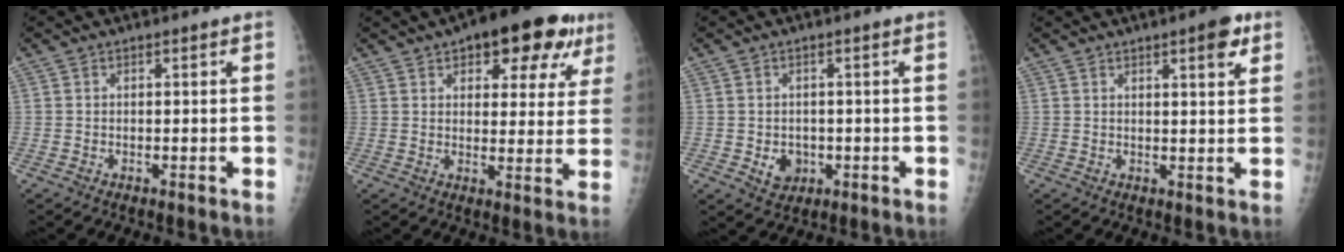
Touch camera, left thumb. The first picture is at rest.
{"total": 16.5, "force": [9.1, 7.5, 11.5], "torque": [-0.105, -0.012, 0.117]}
{"total": 3.6, "force": [-0.6, 3.0, 1.8], "torque": [-0.013, 0.000, 0.002]}
{"total": 5.1, "force": [2.9, 1.3, 4.0], "torque": [-0.045, -0.012, 0.035]}